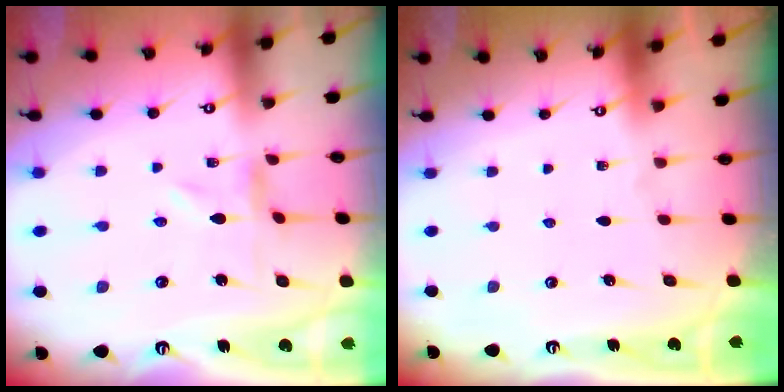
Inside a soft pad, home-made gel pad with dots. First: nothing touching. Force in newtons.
{"total": 0.0}